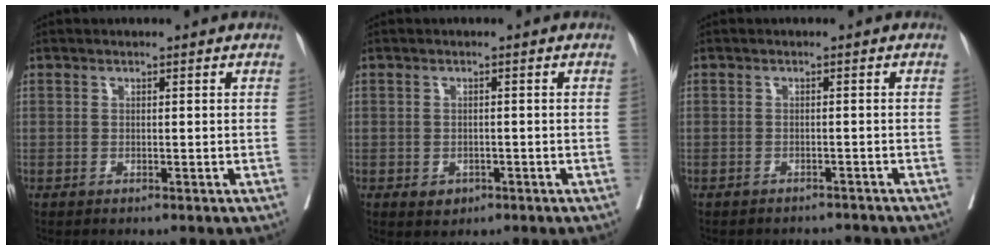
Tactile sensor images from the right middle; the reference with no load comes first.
{"total": 2.0, "force": [-0.9, 1.5, 0.9], "torque": [-0.011, 0.001, -0.005]}
{"total": 3.1, "force": [-3.0, 0.7, -0.4], "torque": [0.008, -0.005, -0.042]}